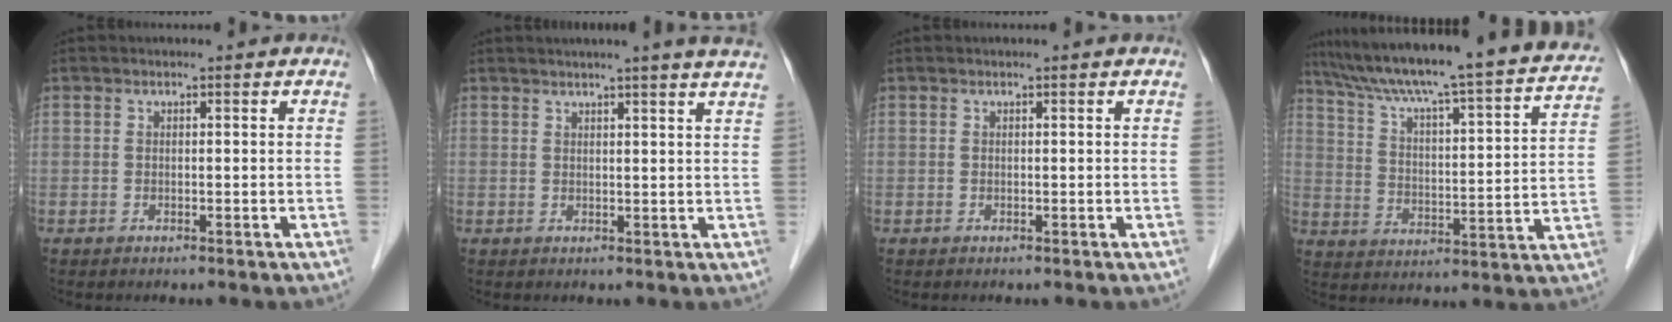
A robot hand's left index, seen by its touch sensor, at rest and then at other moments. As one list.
[{"total": 8.7, "force": [7.4, -0.9, 4.4], "torque": [-0.056, 0.011, 0.071]}, {"total": 0.0}, {"total": 27.7, "force": [24.3, 2.1, 13.1], "torque": [-0.209, -0.028, 0.323]}]